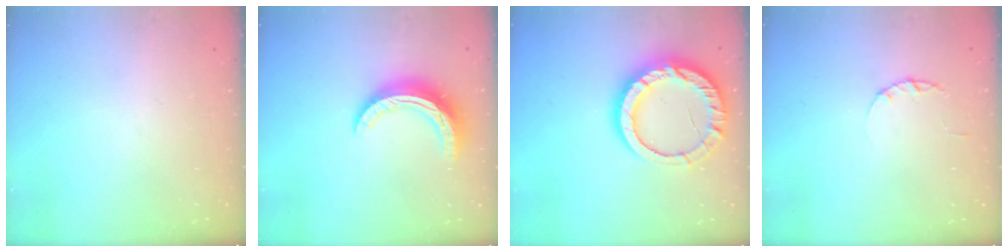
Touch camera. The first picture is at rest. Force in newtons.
{"total": 11.8, "press": 11.8, "slide": 0.9}
{"total": 16.7, "press": 16.6, "slide": 1.4}
{"total": 1.7, "press": 1.7, "slide": 0.3}